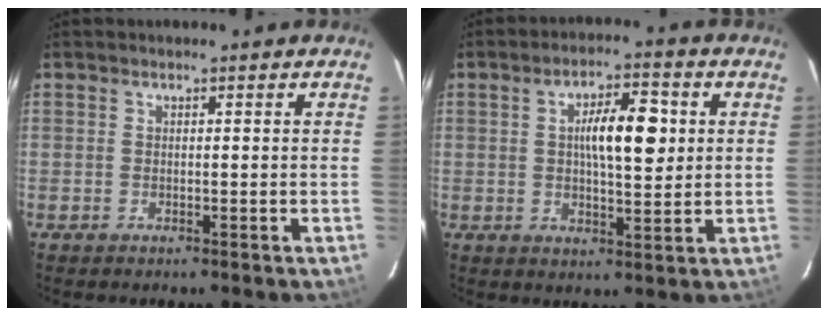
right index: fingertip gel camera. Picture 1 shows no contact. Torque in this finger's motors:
{"motor_torque": [0.92, 0.54, 0.31, 0.11]}